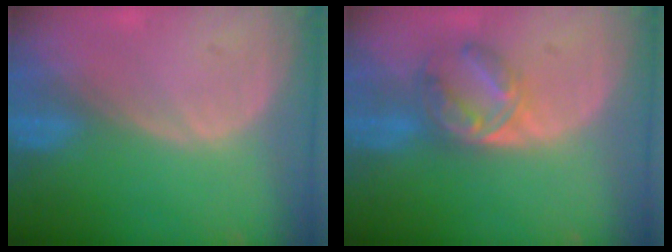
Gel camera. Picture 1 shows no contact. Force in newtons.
{"total": 6.4, "press": 5.8, "slide": 2.8}